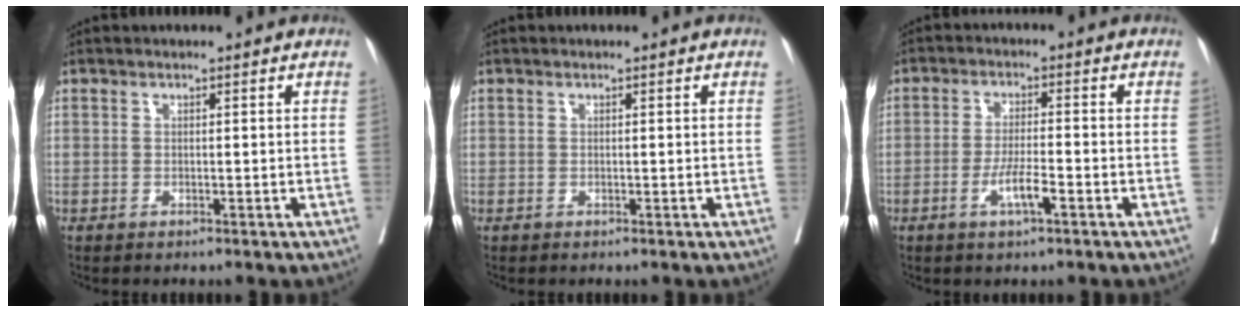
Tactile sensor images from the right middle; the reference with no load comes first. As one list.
[{"total": 0.0}, {"total": 6.3, "force": [-2.8, 0.6, 5.6], "torque": [-0.106, -0.006, -0.049]}]